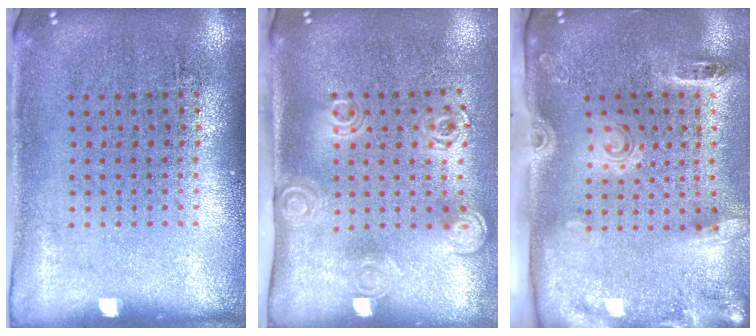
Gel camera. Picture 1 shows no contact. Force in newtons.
{"total": 2.0, "press": 1.4, "slide": 1.4}
{"total": 2.9, "press": 2.0, "slide": 2.1}